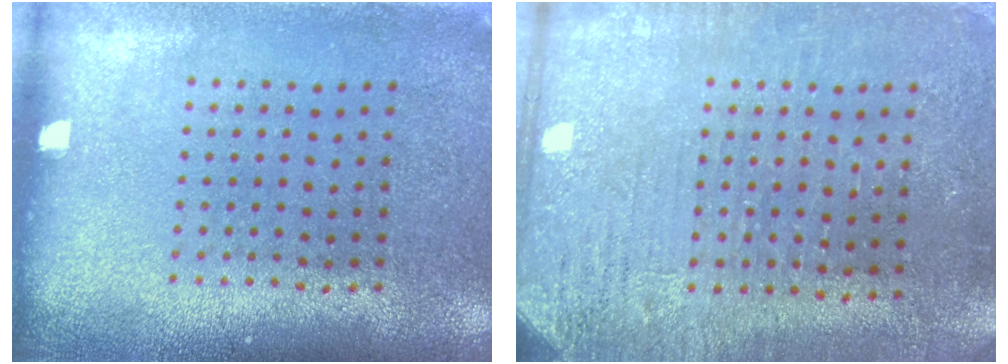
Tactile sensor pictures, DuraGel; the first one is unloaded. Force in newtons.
{"total": 3.1, "press": 2.8, "slide": 1.2}